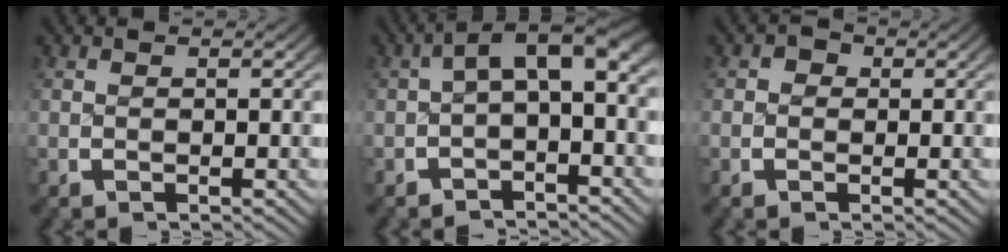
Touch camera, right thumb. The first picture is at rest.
{"total": 5.5, "force": [0.2, 3.1, 4.6], "torque": [-0.062, 0.011, -0.003]}
{"total": 1.4, "force": [0.1, 1.3, 0.6], "torque": [-0.008, -0.002, -0.003]}